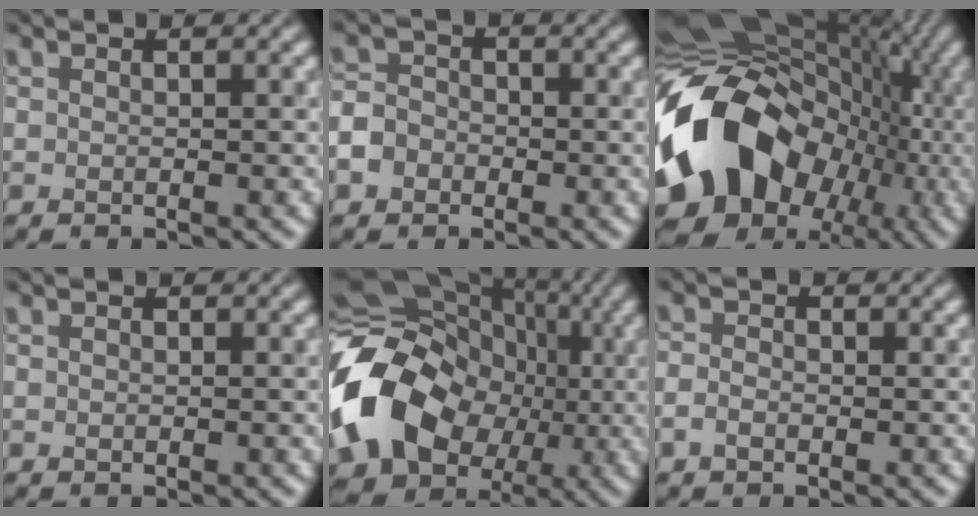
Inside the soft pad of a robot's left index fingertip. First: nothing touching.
{"total": 3.2, "force": [-1.4, 2.6, 1.3], "torque": [-0.015, -0.001, -0.029]}
{"total": 17.4, "force": [-2.7, 13.5, 10.7], "torque": [-0.207, 0.003, -0.051]}
{"total": 0.0}
{"total": 17.2, "force": [-2.2, 13.6, 10.2], "torque": [-0.212, -0.009, -0.042]}
{"total": 1.4, "force": [-0.6, 1.0, 0.9], "torque": [-0.017, 0.002, -0.018]}